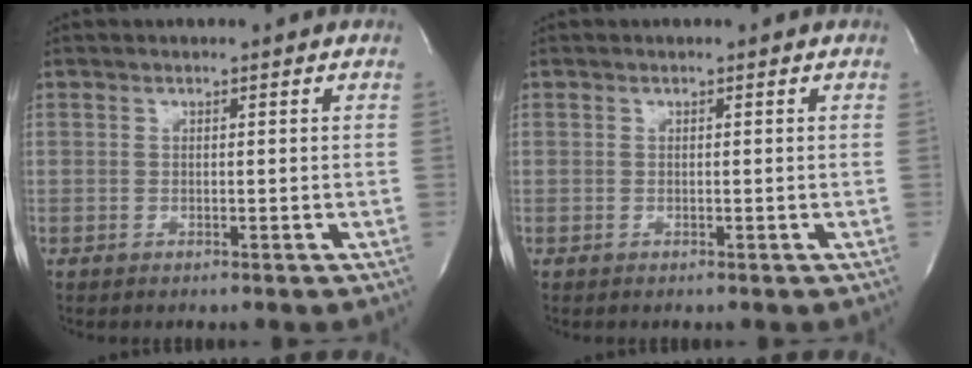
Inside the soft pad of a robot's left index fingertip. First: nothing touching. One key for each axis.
{"total": 0.0}